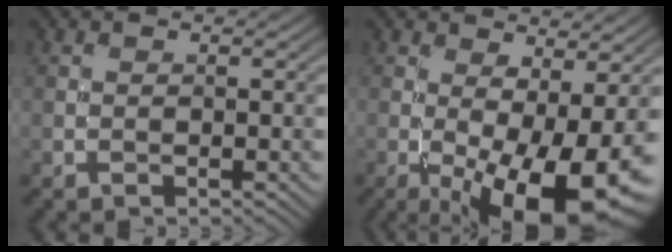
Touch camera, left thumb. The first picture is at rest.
{"total": 13.8, "force": [-4.5, 4.5, 12.3], "torque": [-0.184, -0.015, -0.060]}